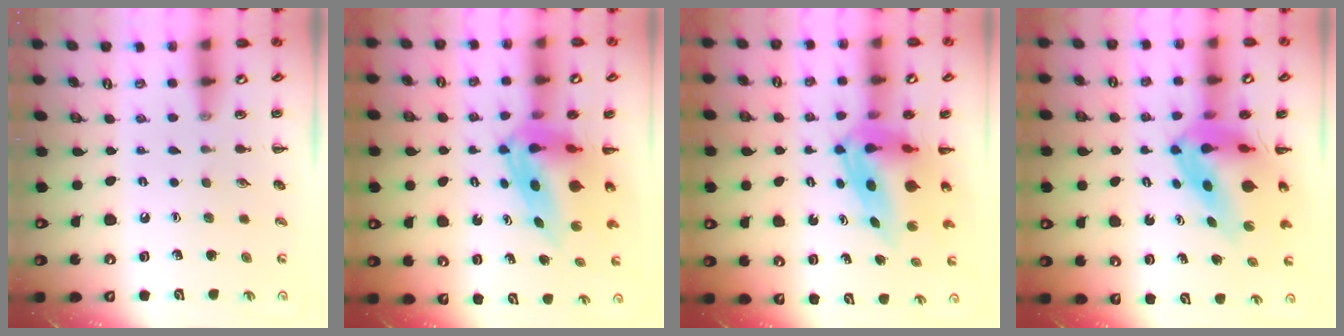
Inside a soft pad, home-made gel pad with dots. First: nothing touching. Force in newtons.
{"total": 9.3, "press": 8.9, "slide": 2.6}
{"total": 9.3, "press": 8.9, "slide": 2.6}
{"total": 9.3, "press": 8.7, "slide": 3.2}